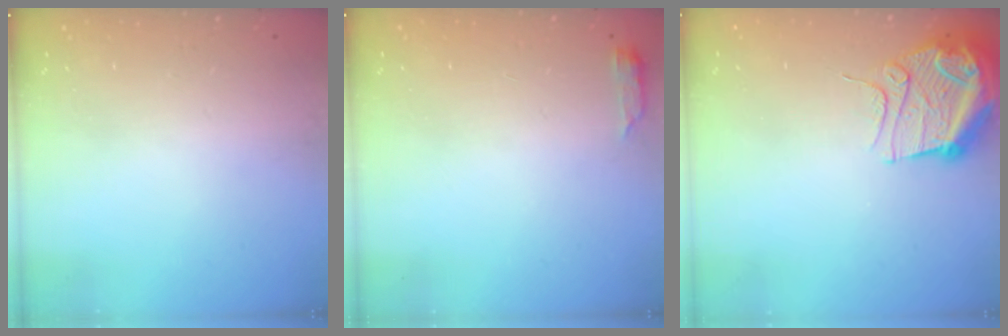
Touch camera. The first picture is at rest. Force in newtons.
{"total": 2.9, "press": 2.9, "slide": 0.5}
{"total": 11.7, "press": 11.6, "slide": 1.2}